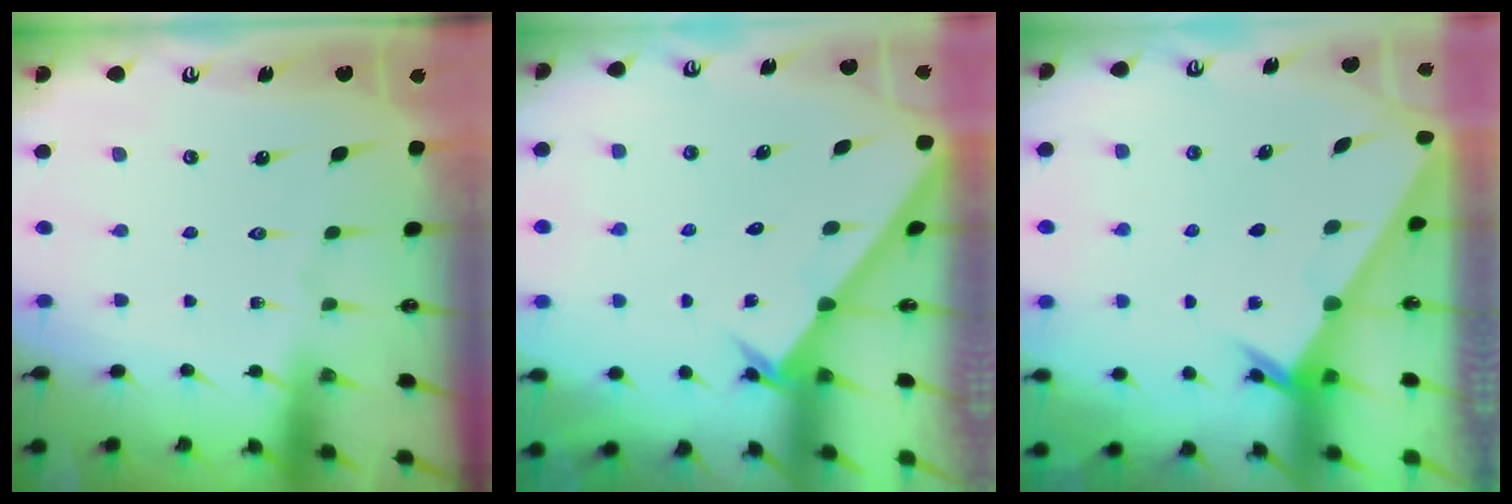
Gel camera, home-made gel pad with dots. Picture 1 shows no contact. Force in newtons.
{"total": 2.1, "press": 2.1, "slide": 0.2}
{"total": 2.4, "press": 2.4, "slide": 0.3}